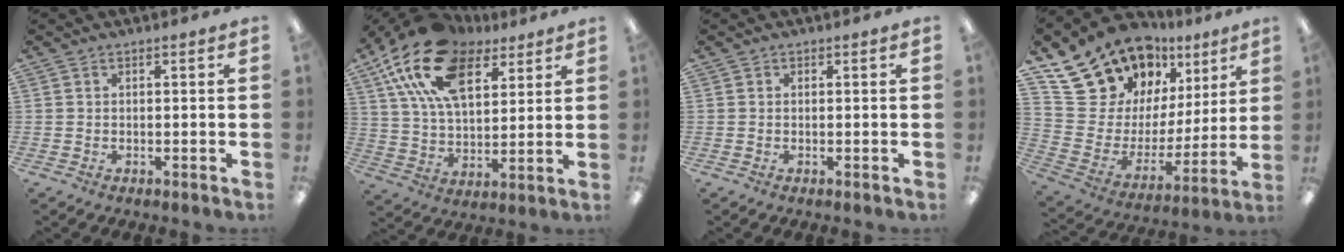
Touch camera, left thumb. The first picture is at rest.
{"total": 21.1, "force": [12.0, 11.5, 13.1], "torque": [-0.264, -0.040, 0.216]}
{"total": 0.0}
{"total": 17.9, "force": [14.6, 9.6, 4.1], "torque": [-0.095, -0.118, 0.280]}